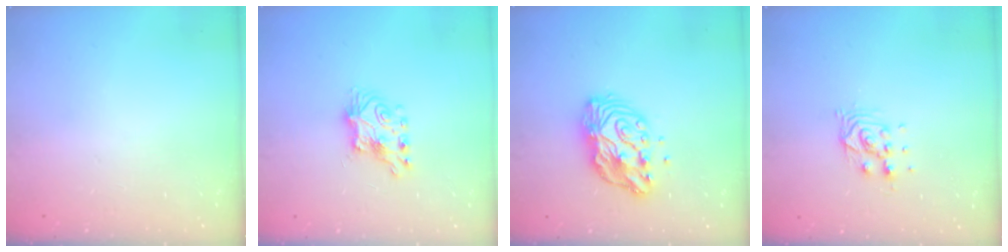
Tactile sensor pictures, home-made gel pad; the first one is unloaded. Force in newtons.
{"total": 7.3, "press": 7.2, "slide": 0.6}
{"total": 11.3, "press": 11.3, "slide": 1.0}
{"total": 7.2, "press": 7.2, "slide": 0.6}